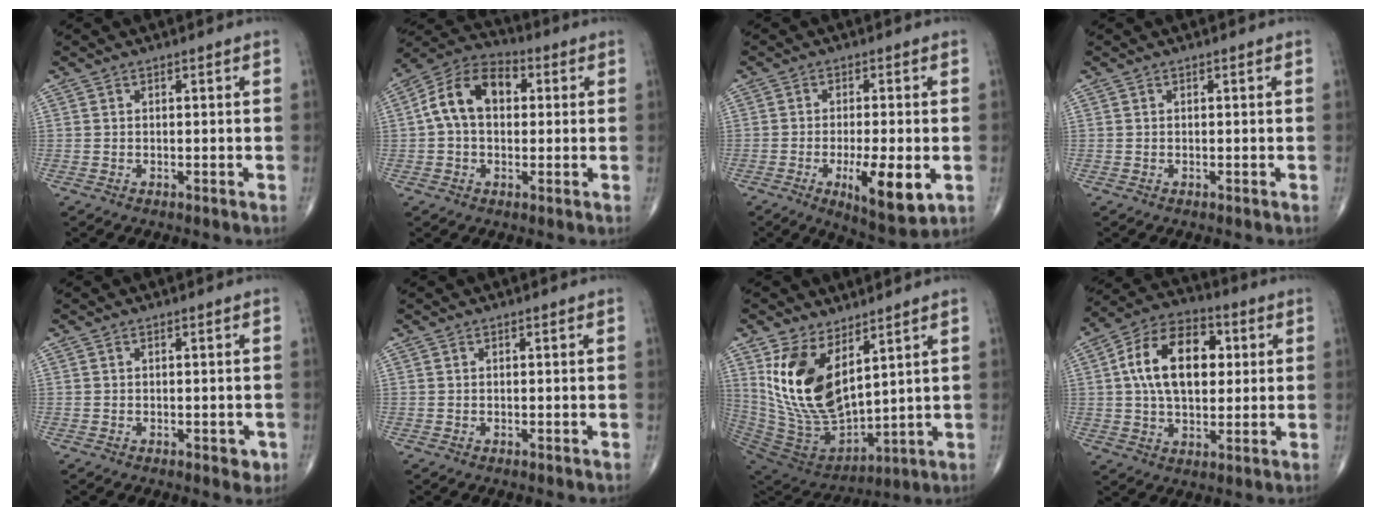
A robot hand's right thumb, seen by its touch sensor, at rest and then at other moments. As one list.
[{"total": 11.9, "force": [1.7, 7.9, 8.8], "torque": [-0.148, 0.032, 0.017]}, {"total": 10.5, "force": [-3.1, 3.0, 9.6], "torque": [-0.147, -0.019, -0.045]}, {"total": 0.0}, {"total": 2.0, "force": [-0.8, 1.1, 1.5], "torque": [-0.005, 0.000, -0.009]}, {"total": 0.0}, {"total": 18.2, "force": [7.0, 9.4, 13.9], "torque": [-0.248, -0.046, 0.157]}, {"total": 16.4, "force": [2.9, 9.9, 12.8], "torque": [-0.199, 0.013, 0.042]}]